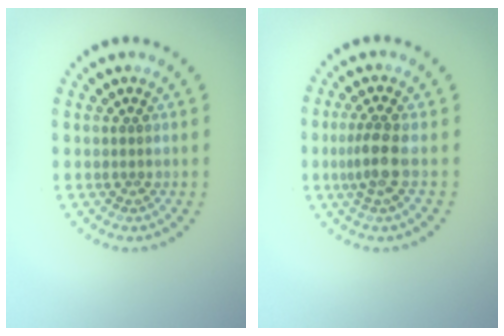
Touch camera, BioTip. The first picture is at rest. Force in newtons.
{"total": 2.6, "press": 2.1, "slide": 1.4}